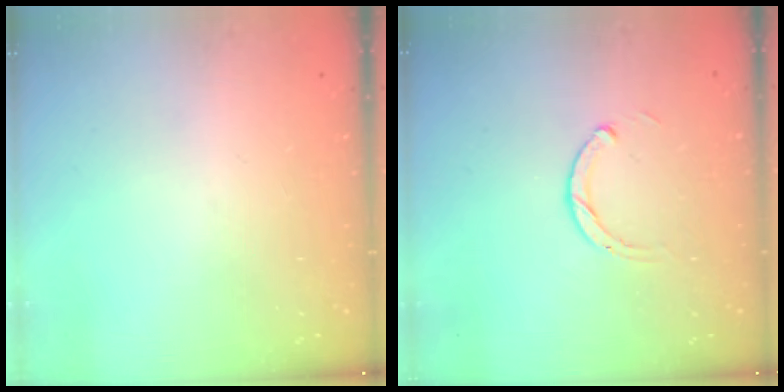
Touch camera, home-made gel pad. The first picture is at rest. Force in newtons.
{"total": 2.3, "press": 2.3, "slide": 0.3}